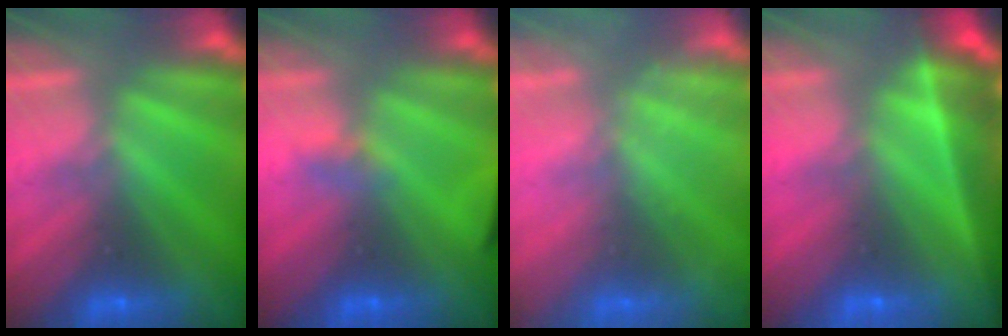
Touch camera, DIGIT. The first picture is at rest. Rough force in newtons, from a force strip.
{"total": 3.1}
{"total": 2.4}
{"total": 11.3}